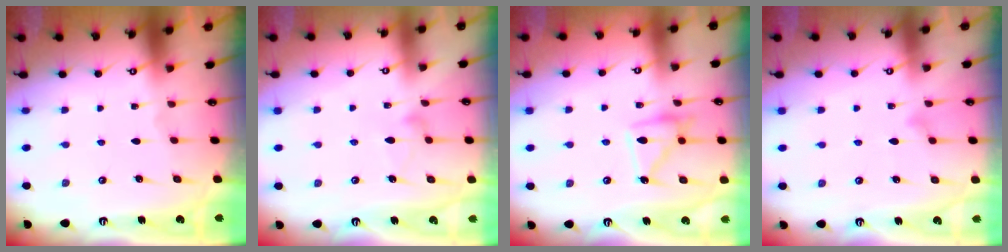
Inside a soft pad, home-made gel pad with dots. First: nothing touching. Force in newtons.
{"total": 8.8, "press": 8.8, "slide": 0.5}
{"total": 12.7, "press": 12.7, "slide": 1.1}
{"total": 8.5, "press": 8.5, "slide": 0.5}